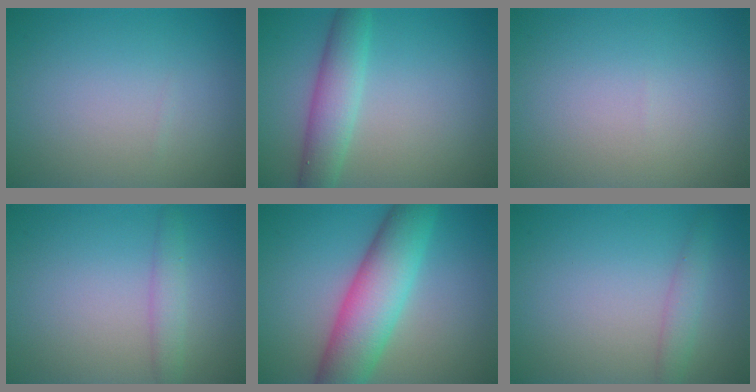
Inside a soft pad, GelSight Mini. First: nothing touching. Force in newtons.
{"total": 4.0, "press": 4.0, "slide": 0.2}
{"total": 0.0}
{"total": 1.9, "press": 1.9, "slide": 0.1}
{"total": 8.1, "press": 8.1, "slide": 0.1}
{"total": 1.7, "press": 1.7, "slide": 0.0}